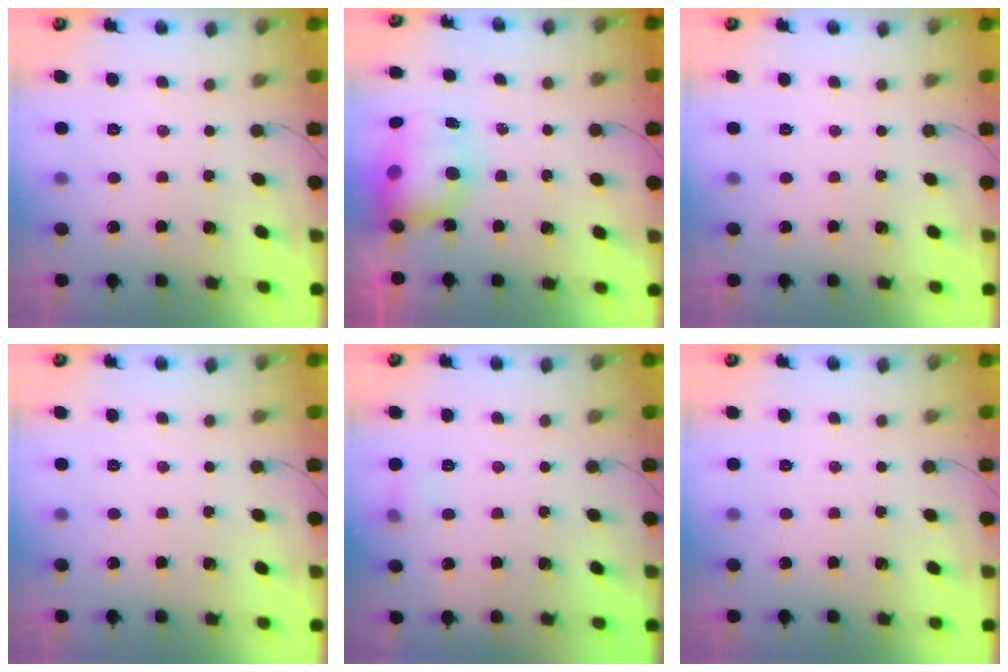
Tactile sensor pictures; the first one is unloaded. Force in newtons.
{"total": 9.8, "press": 9.5, "slide": 2.2}
{"total": 0.0}
{"total": 0.0}
{"total": 5.1, "press": 4.9, "slide": 1.4}
{"total": 0.0}